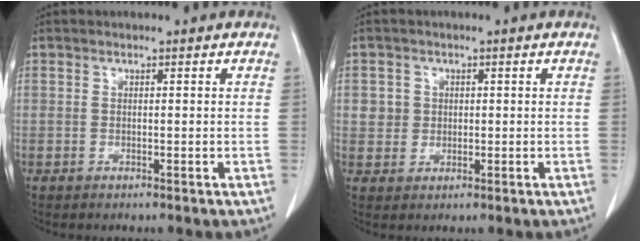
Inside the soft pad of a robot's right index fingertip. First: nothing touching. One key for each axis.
{"total": 2.9, "fx": 0.6, "fy": 2.8, "fz": 0.5, "tx": 0.000, "ty": 0.006, "tz": 0.012}